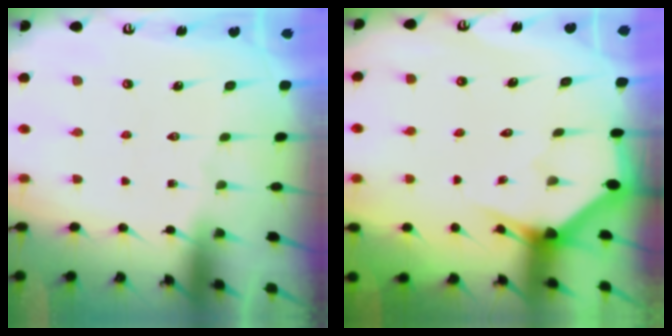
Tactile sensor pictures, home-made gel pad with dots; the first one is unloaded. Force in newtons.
{"total": 2.8, "press": 2.8, "slide": 0.1}